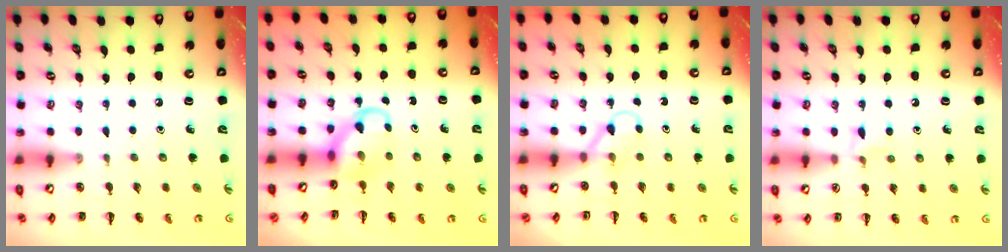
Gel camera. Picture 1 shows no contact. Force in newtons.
{"total": 3.8, "press": 3.6, "slide": 1.1}
{"total": 3.2, "press": 3.0, "slide": 0.9}
{"total": 5.6, "press": 5.3, "slide": 1.8}